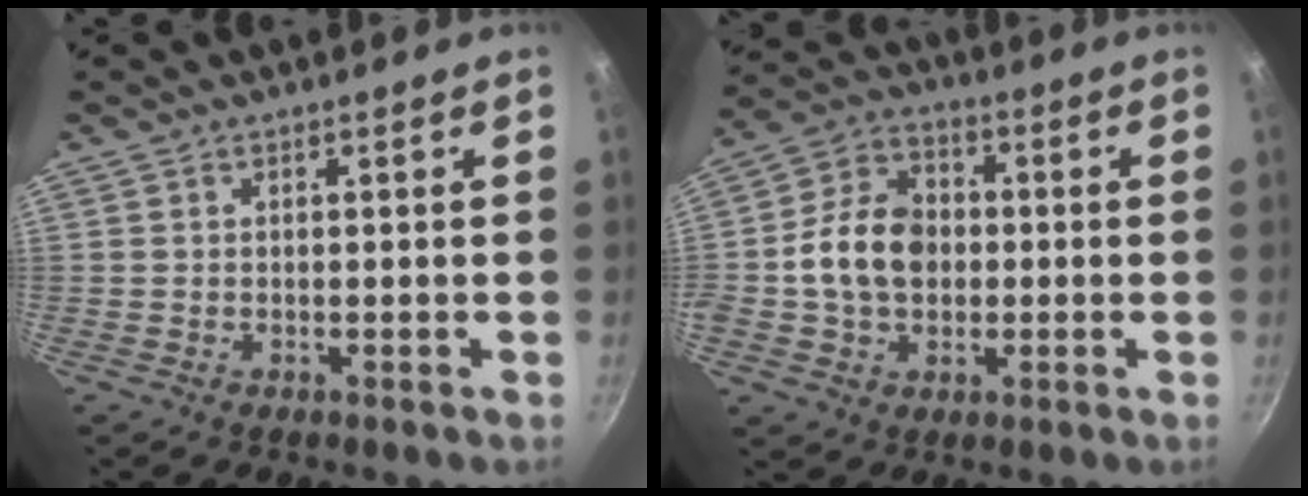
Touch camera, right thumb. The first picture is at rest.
{"total": 12.5, "force": [-0.4, 9.5, 8.1], "torque": [-0.122, 0.020, -0.020]}